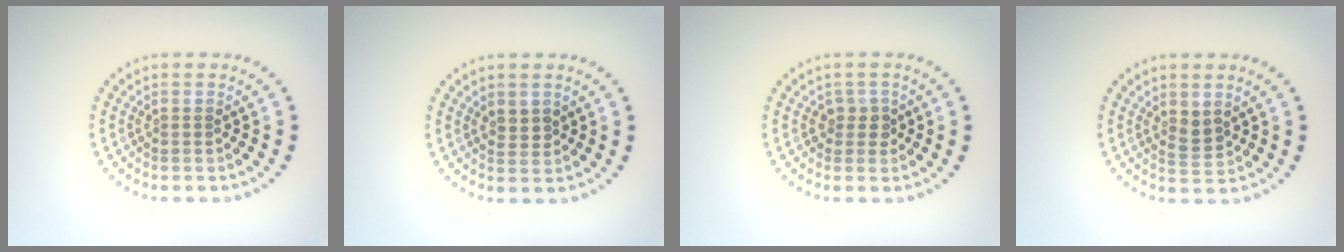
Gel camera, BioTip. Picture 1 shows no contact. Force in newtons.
{"total": 1.2, "press": 1.0, "slide": 0.5}
{"total": 1.5, "press": 1.2, "slide": 0.9}
{"total": 1.8, "press": 1.6, "slide": 0.9}